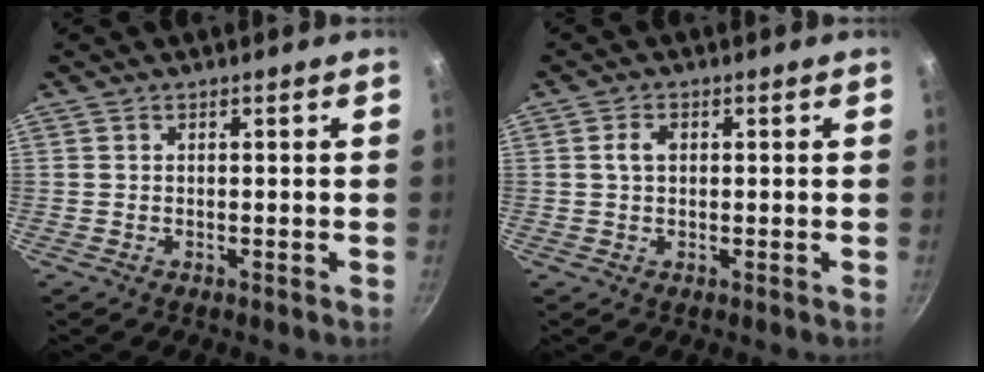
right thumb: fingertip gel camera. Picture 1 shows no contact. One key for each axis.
{"total": 2.5, "fx": 0.4, "fy": 1.7, "fz": 1.8, "tx": -0.027, "ty": 0.005, "tz": 0.006}